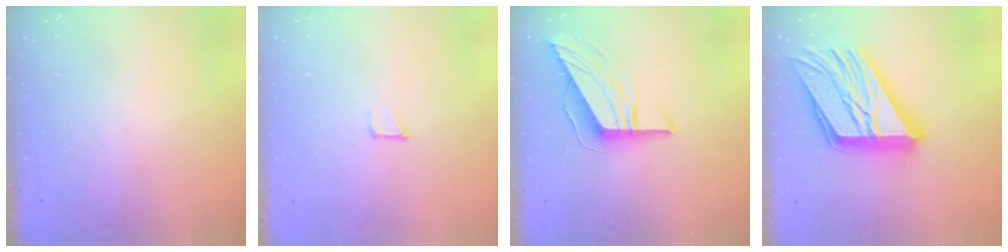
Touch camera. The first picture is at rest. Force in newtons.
{"total": 1.6, "press": 1.6, "slide": 0.1}
{"total": 9.8, "press": 9.8, "slide": 0.5}
{"total": 28.7, "press": 28.6, "slide": 3.0}